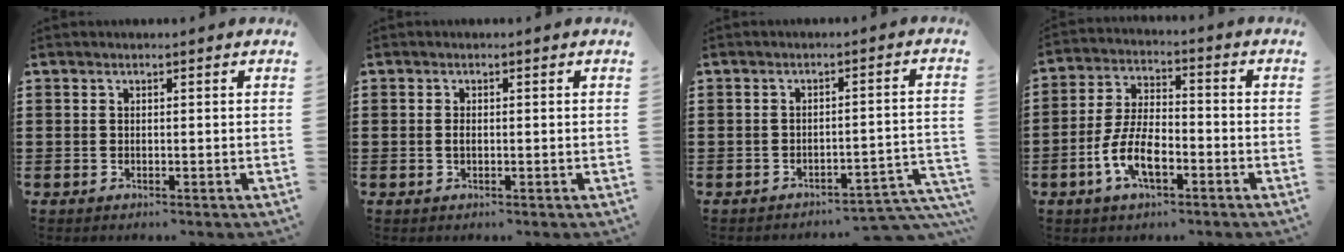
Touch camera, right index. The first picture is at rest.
{"total": 1.0, "force": [-0.1, 0.5, 0.9], "torque": [-0.020, 0.000, -0.003]}
{"total": 3.5, "force": [-3.2, 0.1, 1.4], "torque": [-0.028, -0.006, -0.067]}
{"total": 8.4, "force": [-3.5, 3.6, 6.8], "torque": [-0.161, -0.007, -0.072]}